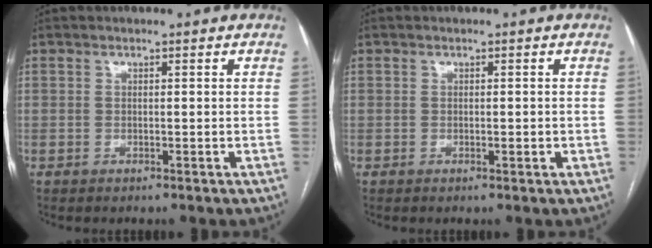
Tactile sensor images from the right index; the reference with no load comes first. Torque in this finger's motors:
{"motor_torque": [-0.01, 0.27, 0.10, 0.05]}